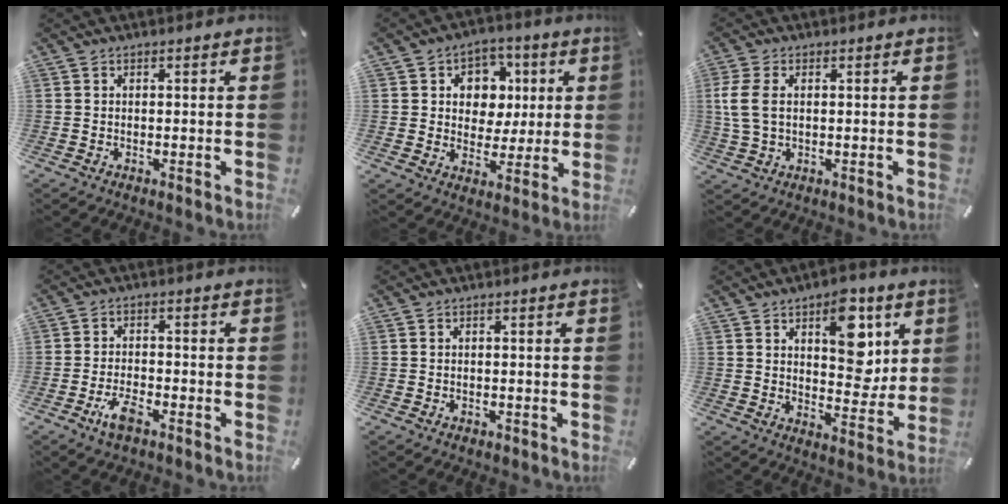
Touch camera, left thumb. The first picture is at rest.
{"total": 8.8, "force": [1.6, 8.1, 2.8], "torque": [-0.044, -0.007, 0.029]}
{"total": 6.1, "force": [0.9, 3.9, 4.7], "torque": [-0.117, -0.001, 0.013]}
{"total": 5.1, "force": [-3.1, 2.2, 3.4], "torque": [-0.078, 0.010, -0.061]}
{"total": 0.9, "force": [-0.5, 0.7, 0.3], "torque": [-0.007, 0.002, -0.012]}
{"total": 13.2, "force": [6.0, 7.7, 8.9], "torque": [-0.097, -0.030, 0.099]}